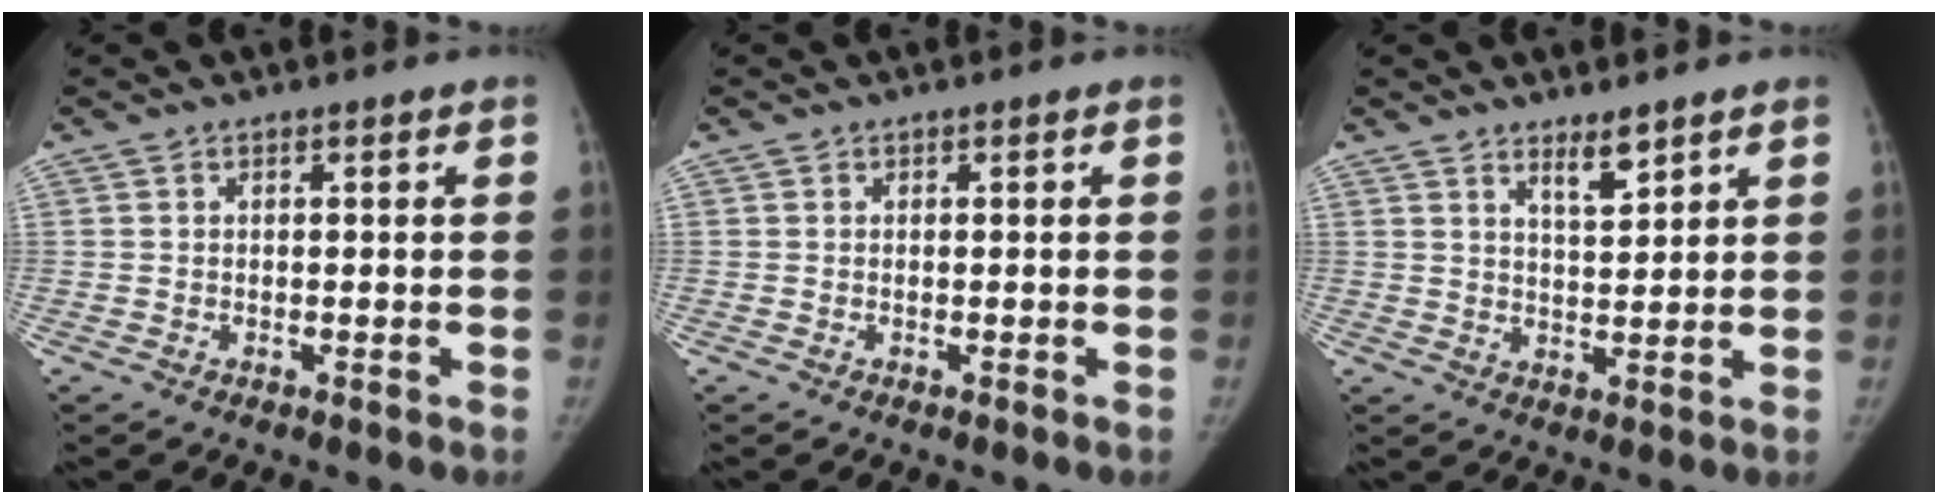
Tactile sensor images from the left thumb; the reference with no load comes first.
{"total": 0.0}
{"total": 4.1, "force": [3.1, 0.9, 2.5], "torque": [-0.034, -0.030, 0.056]}